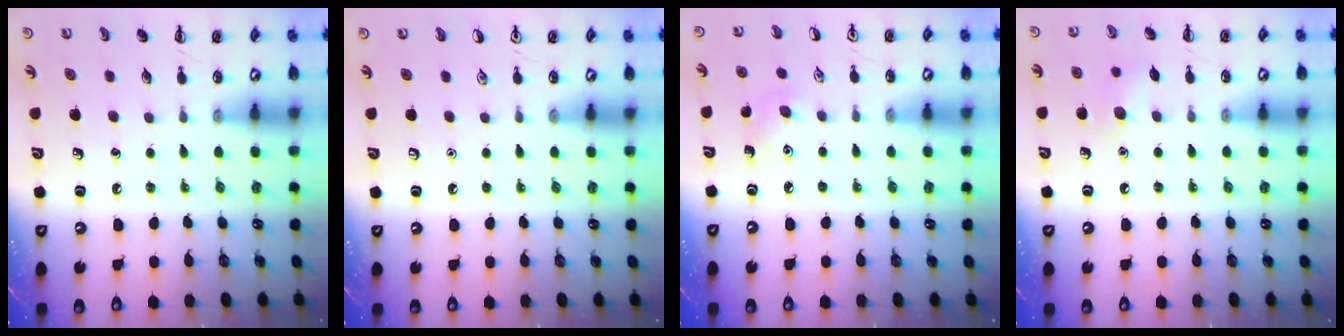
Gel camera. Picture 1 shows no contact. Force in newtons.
{"total": 0.0}
{"total": 6.6, "press": 6.4, "slide": 1.6}
{"total": 8.3, "press": 8.1, "slide": 1.8}